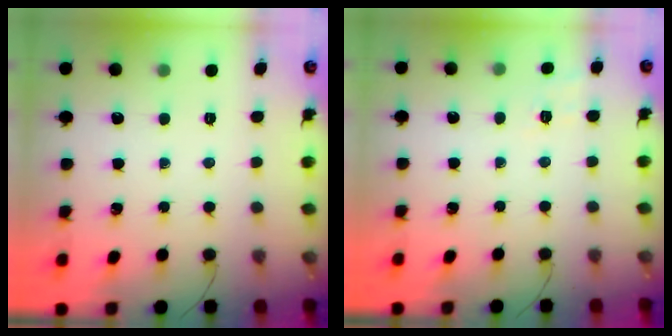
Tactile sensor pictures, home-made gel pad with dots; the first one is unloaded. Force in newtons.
{"total": 8.3, "press": 8.0, "slide": 2.0}